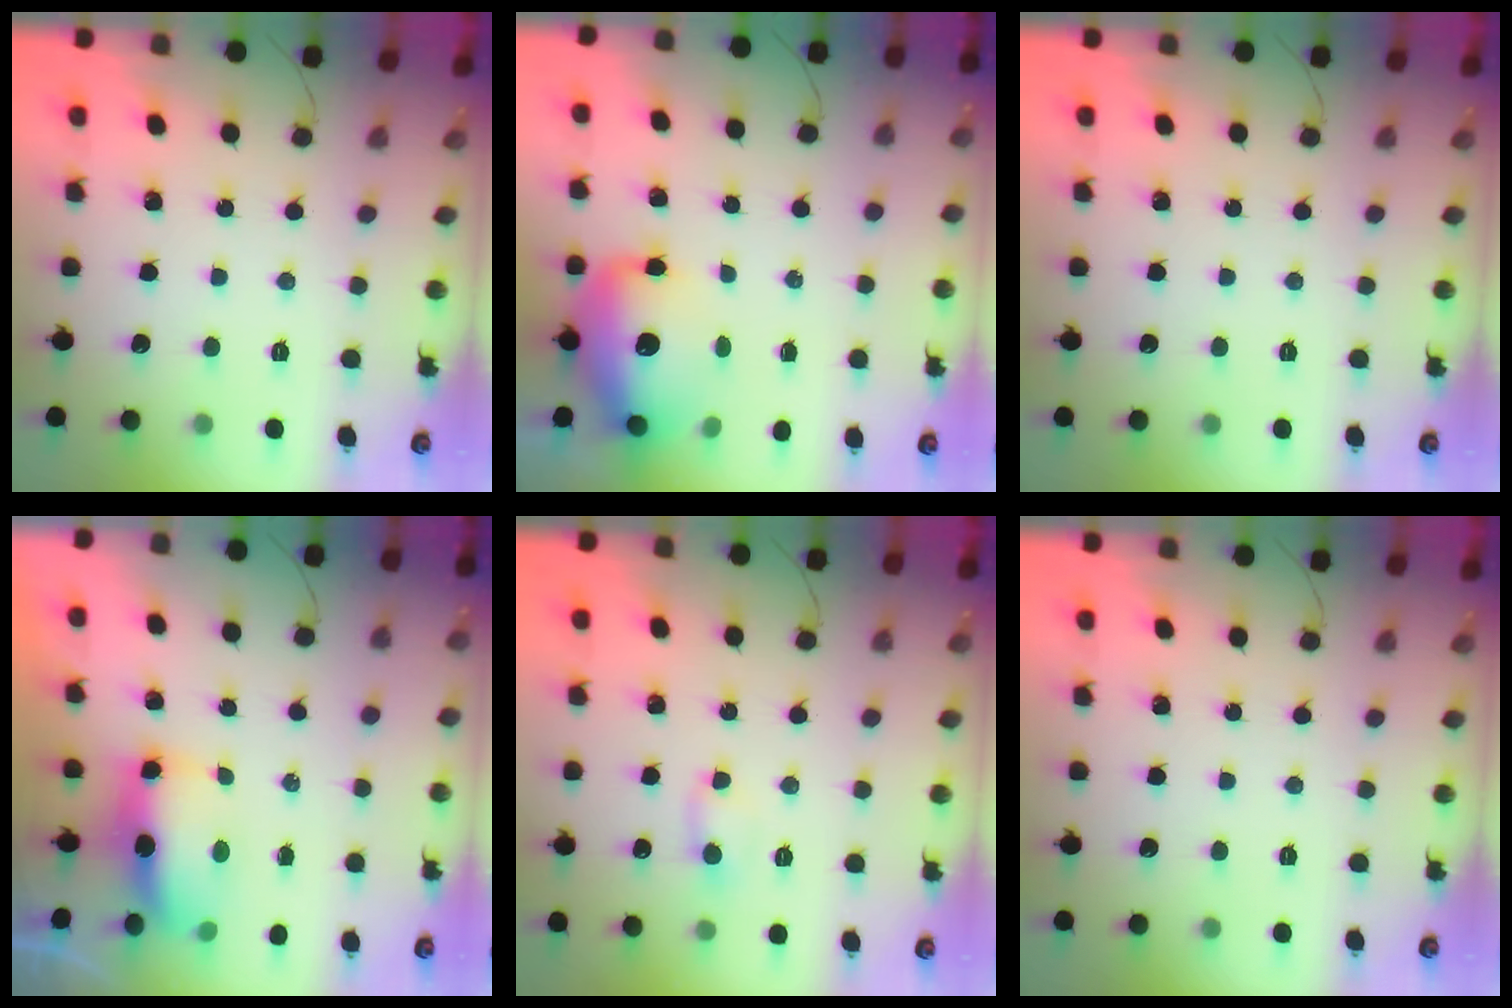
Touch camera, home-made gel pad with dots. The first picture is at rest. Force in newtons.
{"total": 14.7, "press": 14.3, "slide": 3.6}
{"total": 0.0}
{"total": 14.8, "press": 9.8, "slide": 11.0}
{"total": 2.5, "press": 2.4, "slide": 0.8}
{"total": 0.0}